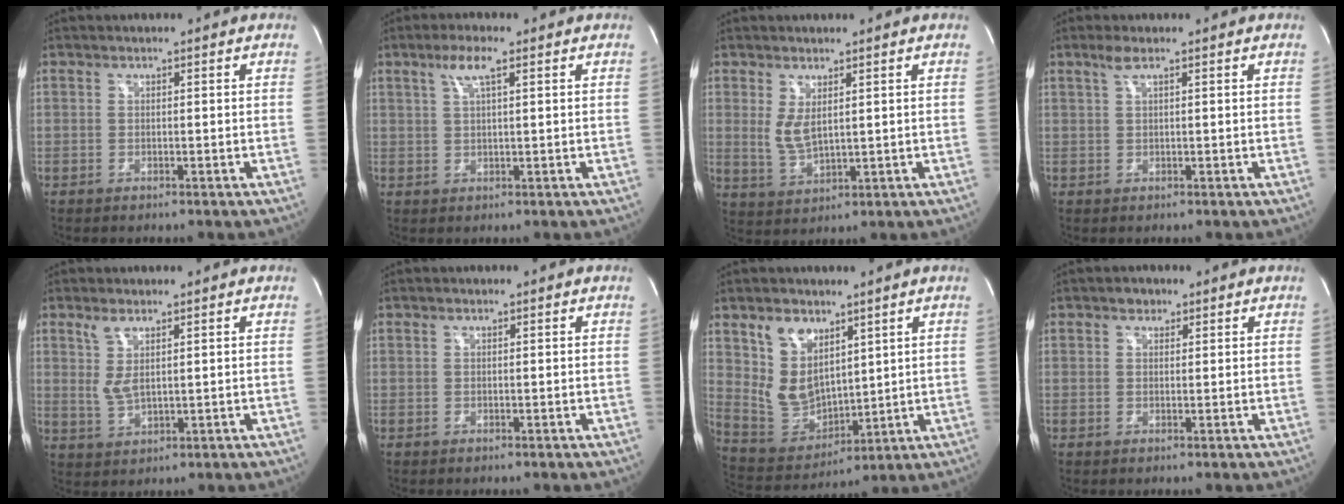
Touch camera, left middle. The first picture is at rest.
{"total": 3.9, "force": [2.0, 0.4, 3.3], "torque": [-0.070, 0.007, 0.040]}
{"total": 4.1, "force": [1.3, 1.6, 3.5], "torque": [-0.078, -0.008, 0.041]}
{"total": 1.8, "force": [1.2, 0.0, 1.4], "torque": [-0.037, 0.009, 0.026]}
{"total": 3.7, "force": [1.6, 1.0, 3.1], "torque": [-0.073, -0.002, 0.042]}
{"total": 0.0}
{"total": 9.7, "force": [5.1, 6.2, 5.5], "torque": [-0.114, 0.004, 0.118]}
{"total": 1.5, "force": [1.0, 1.1, 0.4], "torque": [-0.005, 0.001, 0.013]}